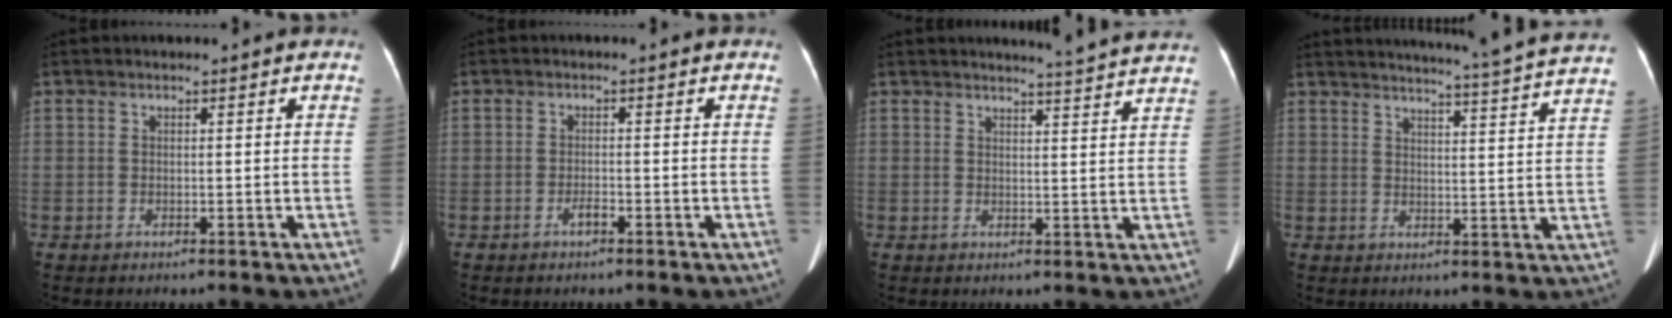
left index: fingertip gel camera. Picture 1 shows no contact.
{"total": 1.3, "force": [-1.0, 0.2, 0.8], "torque": [-0.018, 0.000, -0.015]}
{"total": 8.1, "force": [7.9, -1.1, 1.7], "torque": [-0.031, -0.021, 0.081]}
{"total": 19.3, "force": [18.1, -1.8, 6.6], "torque": [-0.108, -0.059, 0.212]}